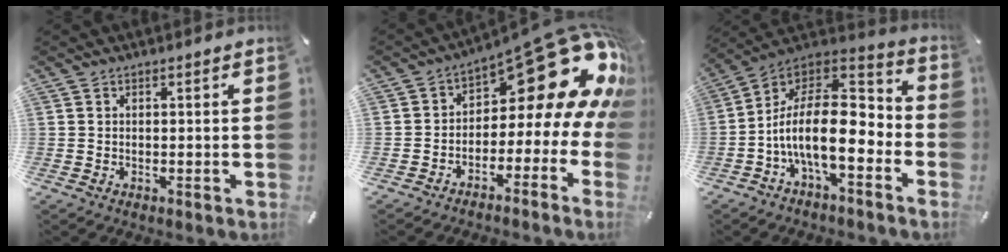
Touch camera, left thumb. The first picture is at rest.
{"total": 18.8, "force": [9.0, 8.8, 14.0], "torque": [-0.174, -0.074, 0.145]}
{"total": 17.4, "force": [-4.8, 8.9, 14.2], "torque": [-0.275, 0.001, -0.083]}